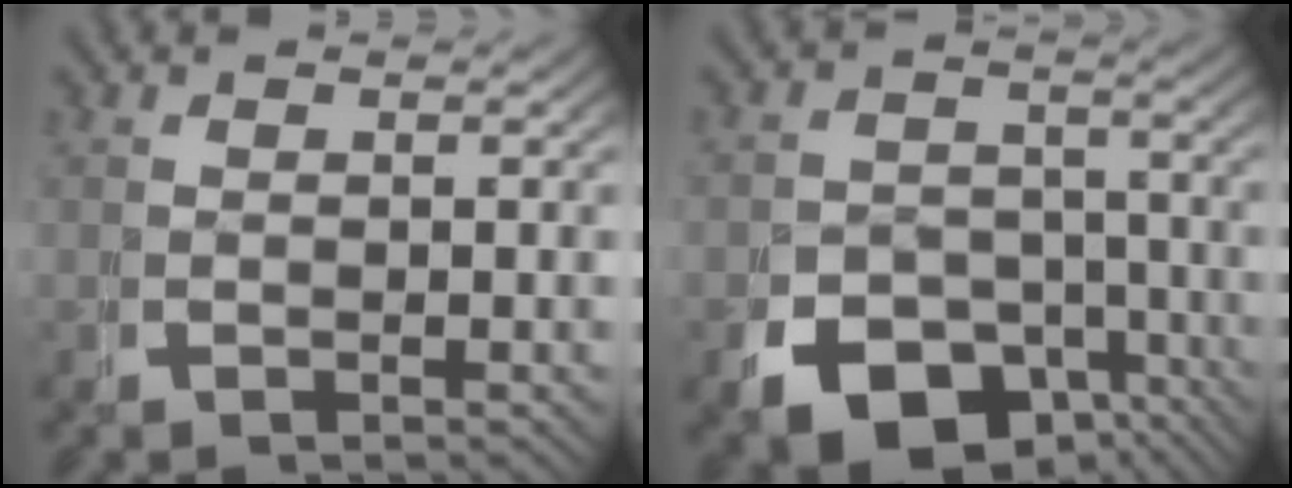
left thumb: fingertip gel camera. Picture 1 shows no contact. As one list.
[{"total": 11.3, "force": [-6.3, 7.9, 4.9], "torque": [-0.085, -0.051, -0.089]}]